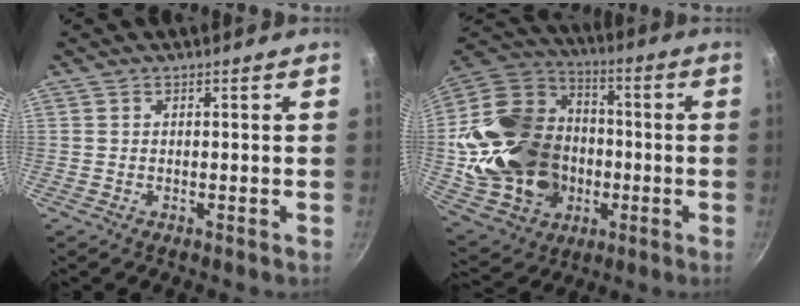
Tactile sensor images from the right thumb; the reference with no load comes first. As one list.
[{"total": 27.6, "force": [-2.8, 22.1, 16.4], "torque": [-0.276, 0.052, -0.031]}]